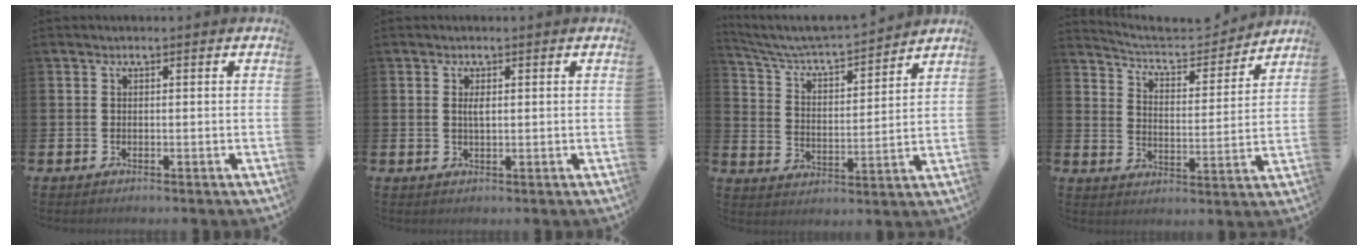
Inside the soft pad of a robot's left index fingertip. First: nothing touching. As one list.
[{"total": 1.3, "force": [0.5, 0.4, 1.2], "torque": [-0.024, 0.003, 0.007]}, {"total": 6.3, "force": [5.9, 0.9, 1.8], "torque": [-0.069, -0.049, 0.098]}, {"total": 6.0, "force": [5.7, 1.5, 1.2], "torque": [-0.052, -0.046, 0.094]}]